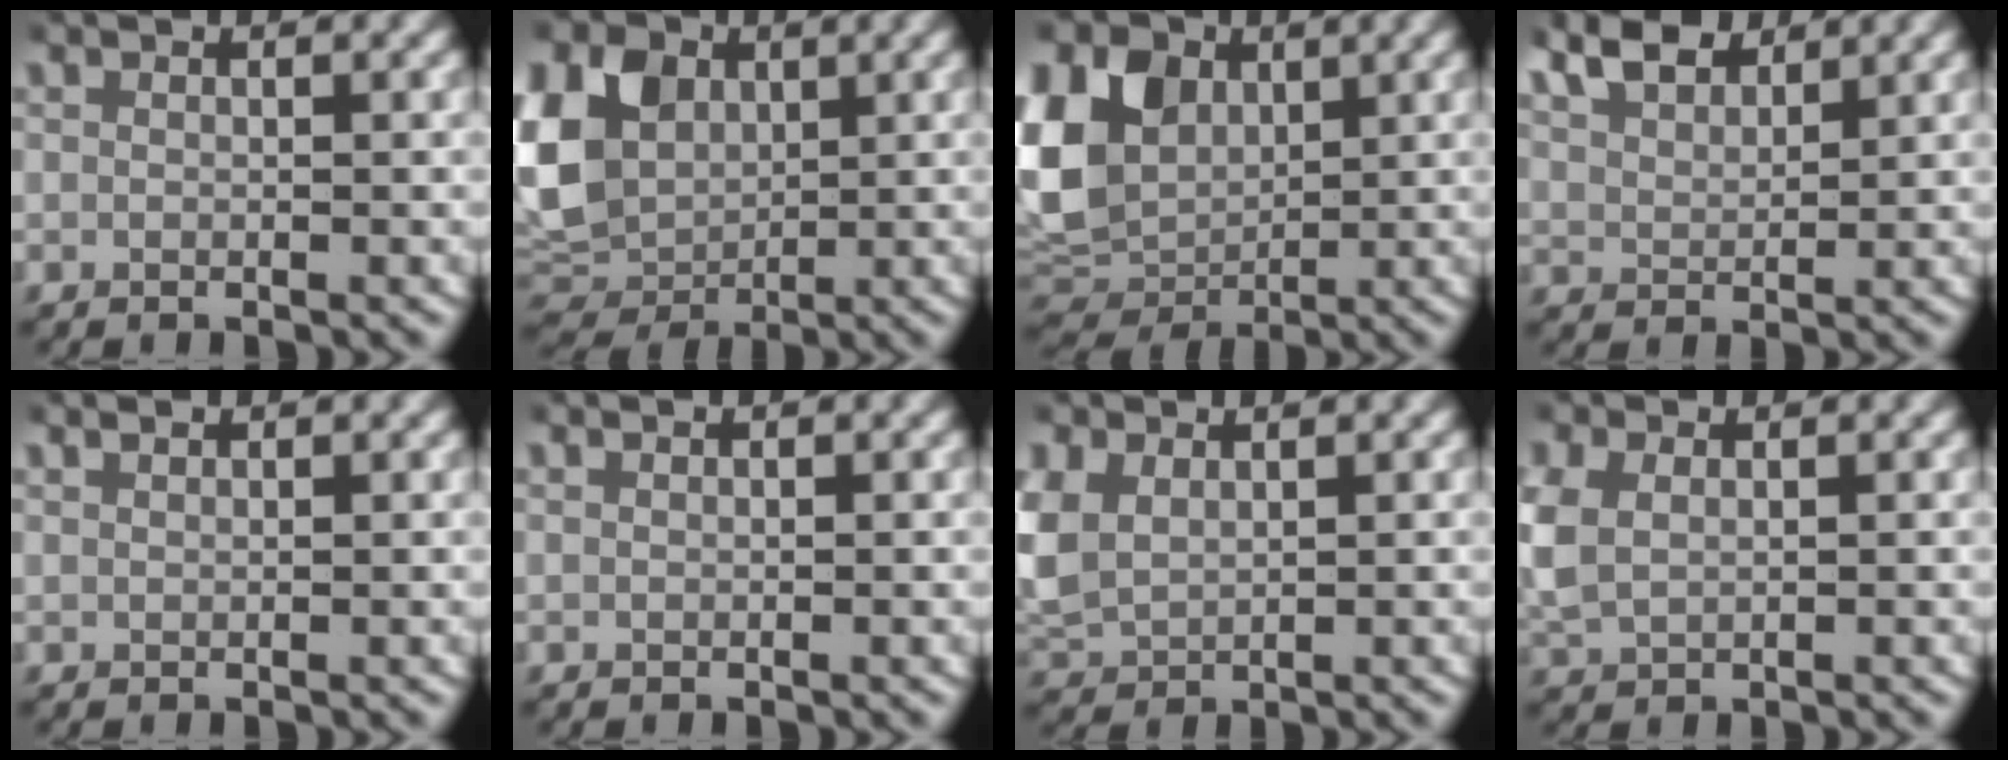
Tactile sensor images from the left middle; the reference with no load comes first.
{"total": 9.2, "force": [1.1, 7.8, 4.6], "torque": [-0.115, -0.023, 0.026]}
{"total": 10.5, "force": [1.4, 8.8, 5.4], "torque": [-0.132, -0.019, 0.029]}
{"total": 5.0, "force": [4.0, 2.3, 1.8], "torque": [-0.050, -0.003, 0.075]}
{"total": 1.4, "force": [1.3, 0.3, 0.3], "torque": [-0.002, 0.000, 0.024]}
{"total": 0.8, "force": [0.7, 0.2, 0.2], "torque": [0.001, 0.002, 0.011]}
{"total": 5.0, "force": [1.1, 4.1, 2.5], "torque": [-0.097, -0.017, 0.034]}
{"total": 3.9, "force": [0.7, 3.1, 2.3], "torque": [-0.079, -0.010, 0.021]}